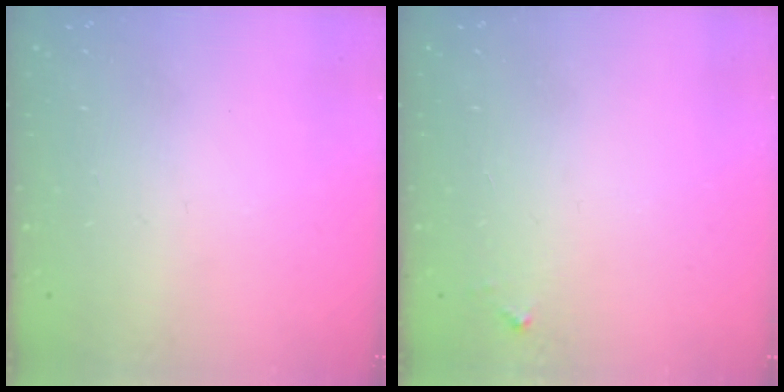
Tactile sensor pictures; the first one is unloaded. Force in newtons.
{"total": 2.8, "press": 2.8, "slide": 0.2}